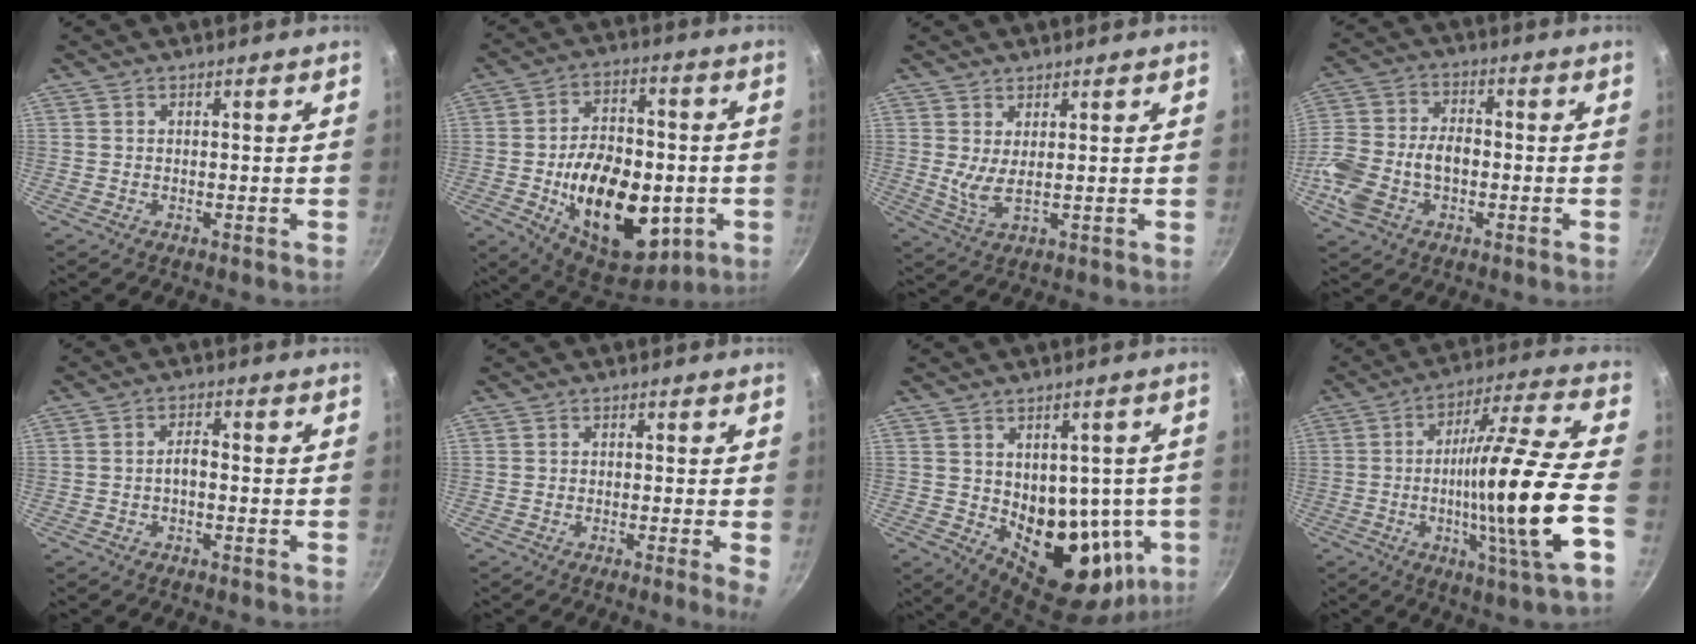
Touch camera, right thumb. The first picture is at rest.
{"total": 23.1, "force": [-4.6, 14.1, 17.7], "torque": [-0.241, 0.014, -0.056]}
{"total": 4.0, "force": [1.4, 1.1, 3.6], "torque": [-0.072, -0.026, 0.028]}
{"total": 13.2, "force": [-3.2, 8.6, 9.4], "torque": [-0.182, 0.033, -0.069]}
{"total": 2.5, "force": [-0.9, 1.2, 2.1], "torque": [-0.031, 0.018, -0.018]}
{"total": 2.5, "force": [-0.5, 0.0, 2.4], "torque": [-0.036, -0.006, -0.012]}
{"total": 18.7, "force": [-1.2, 12.1, 14.1], "torque": [-0.136, -0.023, 0.006]}
{"total": 21.0, "force": [-4.9, 1.8, 20.4], "torque": [-0.310, 0.025, -0.084]}